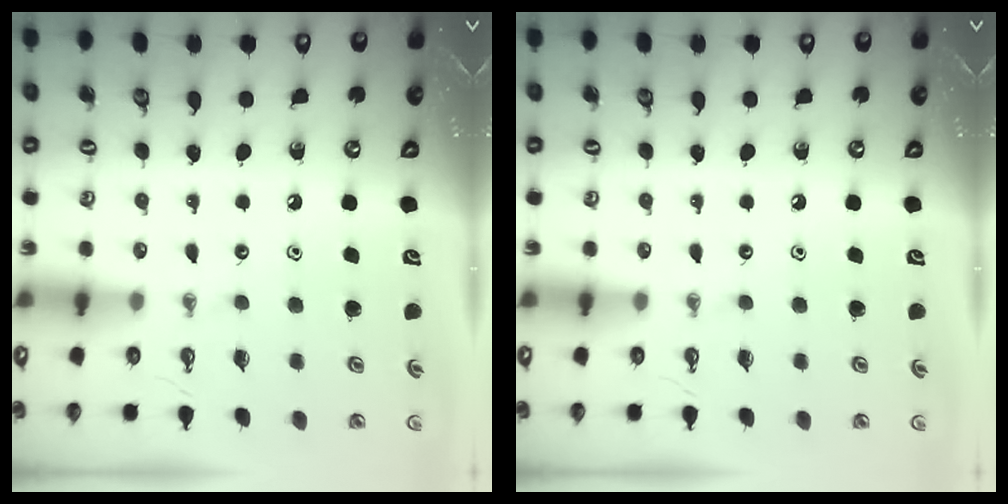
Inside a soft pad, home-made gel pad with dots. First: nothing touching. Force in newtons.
{"total": 0.0}